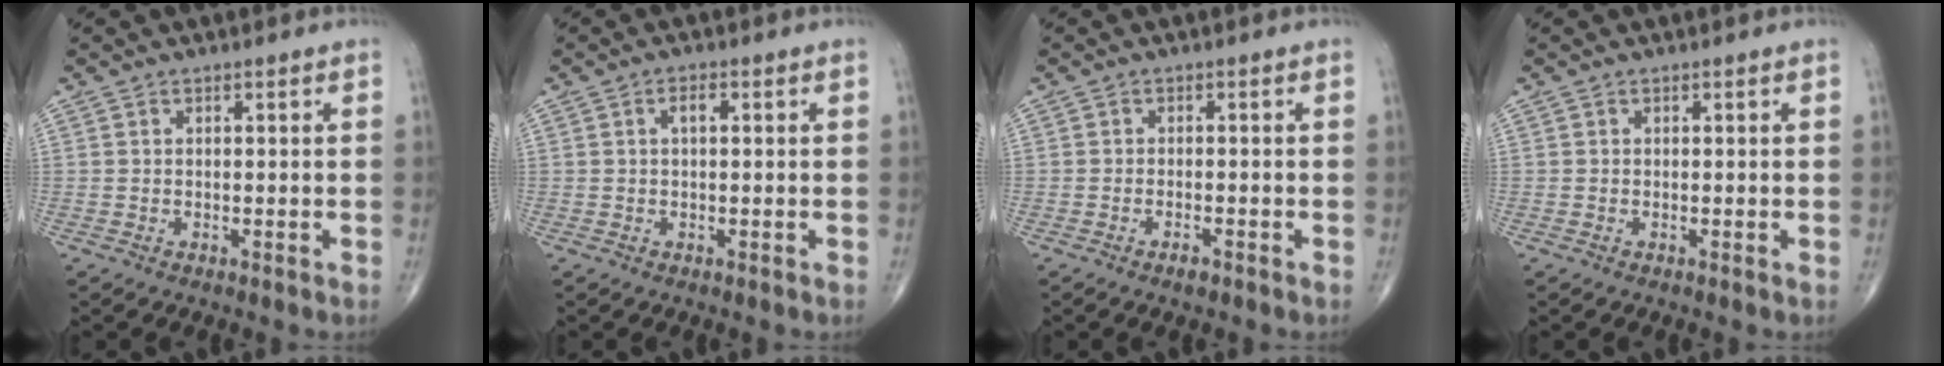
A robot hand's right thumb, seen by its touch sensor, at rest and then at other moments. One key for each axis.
{"total": 2.0, "fx": 0.4, "fy": 0.9, "fz": 1.7, "tx": -0.030, "ty": 0.006, "tz": 0.006}
{"total": 1.6, "fx": -1.1, "fy": 0.4, "fz": 1.0, "tx": -0.019, "ty": 0.002, "tz": -0.021}
{"total": 0.0}